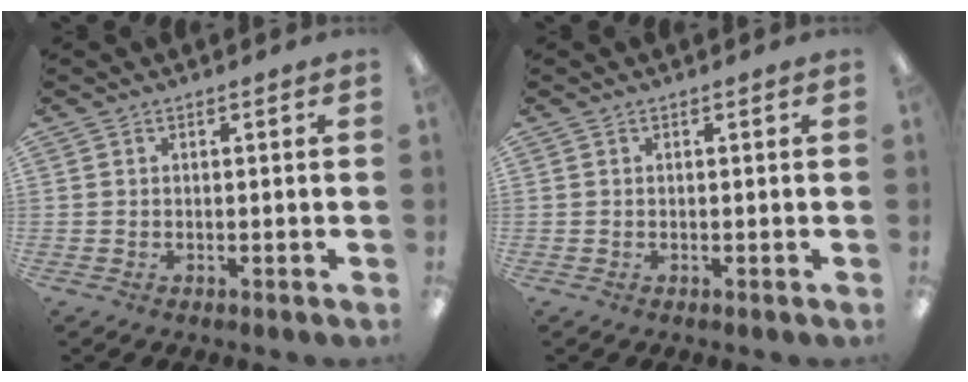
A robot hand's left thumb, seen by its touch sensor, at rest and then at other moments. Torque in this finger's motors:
{"motor_torque": [-0.09, 0.09, -0.05, -0.07, 0.00]}